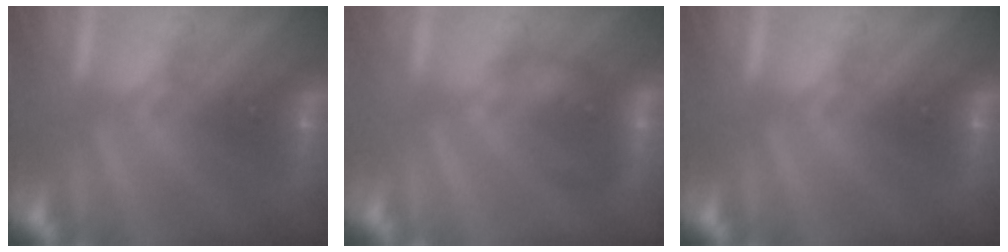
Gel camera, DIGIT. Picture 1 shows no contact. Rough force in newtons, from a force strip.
{"total": 1.7}
{"total": 0.0}